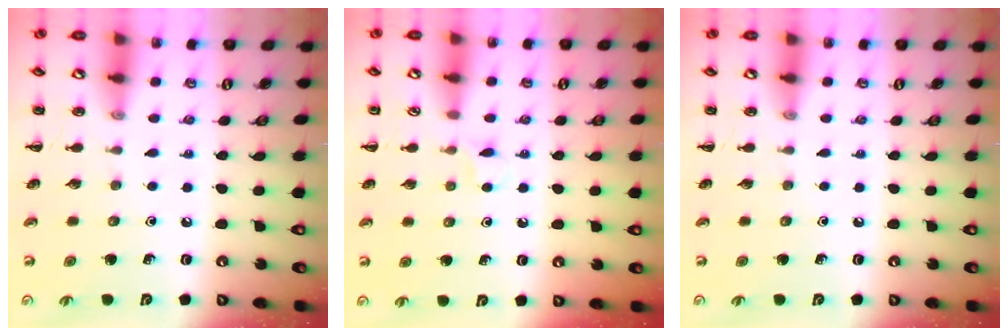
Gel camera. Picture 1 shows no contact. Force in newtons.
{"total": 3.2, "press": 3.0, "slide": 1.1}
{"total": 0.0}